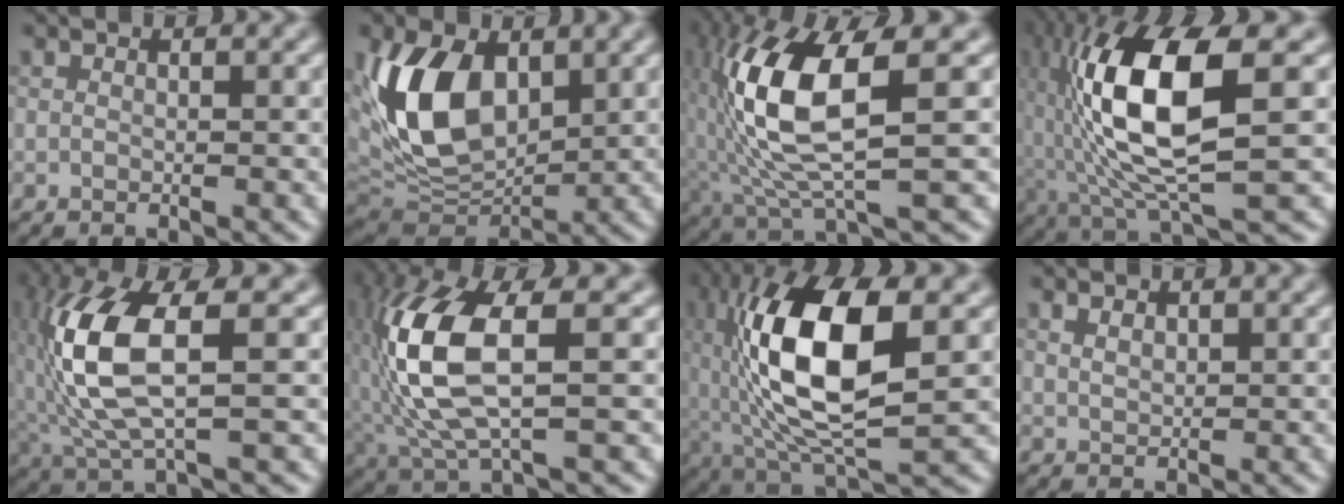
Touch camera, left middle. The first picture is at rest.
{"total": 9.5, "force": [1.6, 6.0, 7.1], "torque": [-0.173, 0.000, 0.034]}
{"total": 8.9, "force": [0.5, 2.5, 8.6], "torque": [-0.183, 0.004, 0.023]}
{"total": 10.9, "force": [0.0, 3.3, 10.4], "torque": [-0.208, 0.007, 0.014]}
{"total": 8.2, "force": [0.0, 2.7, 7.8], "torque": [-0.182, 0.007, 0.013]}
{"total": 9.1, "force": [-0.1, 3.2, 8.5], "torque": [-0.198, 0.007, 0.010]}
{"total": 12.0, "force": [0.5, 4.7, 11.0], "torque": [-0.207, 0.012, 0.016]}
{"total": 0.0}